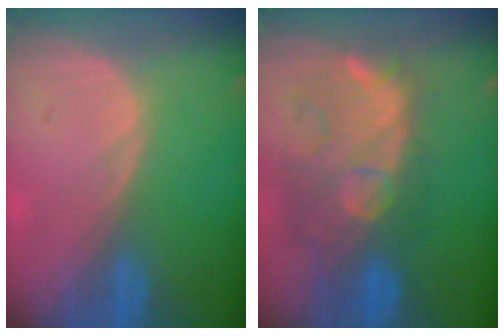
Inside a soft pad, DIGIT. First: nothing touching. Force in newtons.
{"total": 11.1, "press": 10.3, "slide": 4.1}